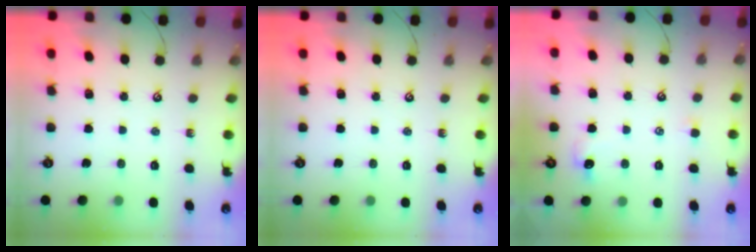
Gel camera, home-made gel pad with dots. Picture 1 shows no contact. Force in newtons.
{"total": 0.0}
{"total": 0.8, "press": 0.4, "slide": 0.7}